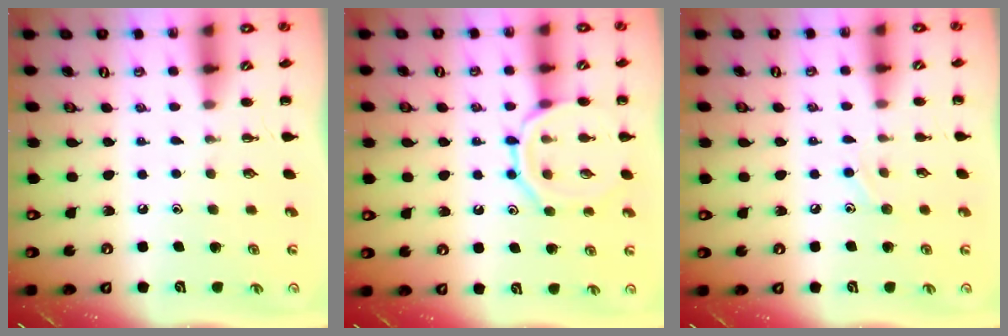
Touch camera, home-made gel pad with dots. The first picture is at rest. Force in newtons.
{"total": 11.7, "press": 11.7, "slide": 0.8}
{"total": 5.5, "press": 5.3, "slide": 1.5}